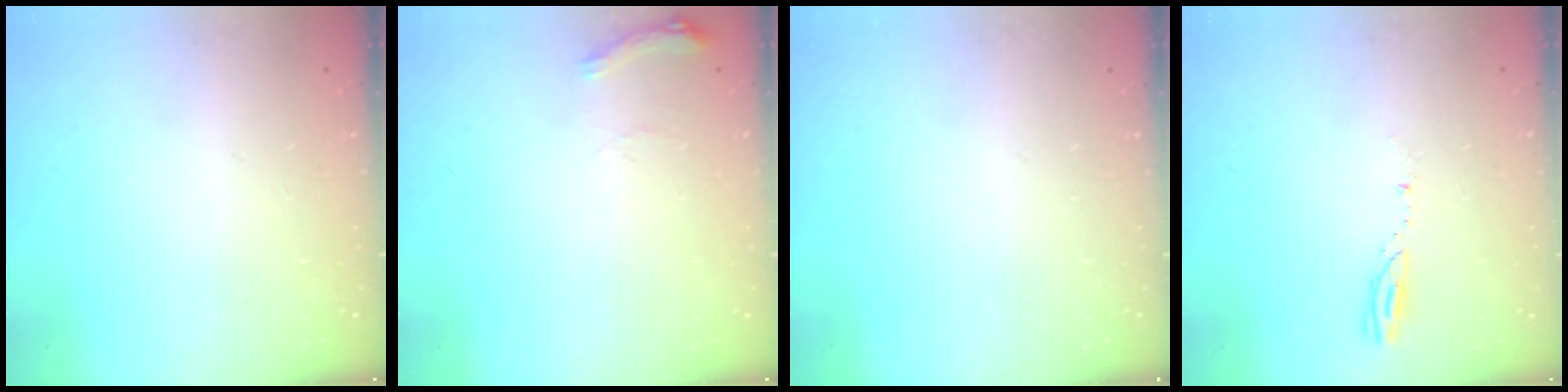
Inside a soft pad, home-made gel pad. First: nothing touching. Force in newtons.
{"total": 5.1, "press": 5.1, "slide": 0.7}
{"total": 0.0}
{"total": 3.1, "press": 3.1, "slide": 0.3}